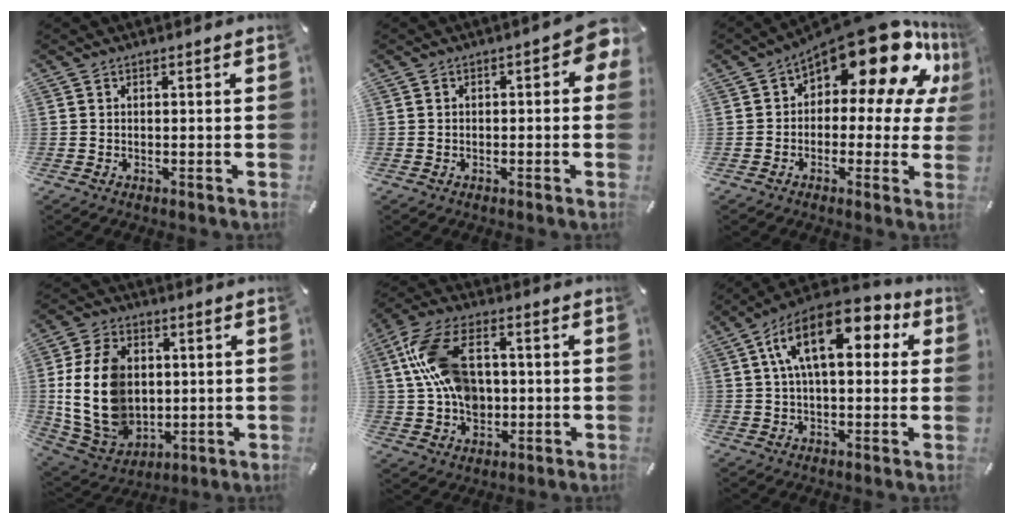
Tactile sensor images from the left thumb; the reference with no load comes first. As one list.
[{"total": 4.1, "force": [0.1, 2.4, 3.4], "torque": [-0.048, 0.006, 0.000]}, {"total": 19.4, "force": [11.2, 8.8, 13.2], "torque": [-0.191, -0.080, 0.189]}, {"total": 17.2, "force": [1.2, 13.3, 10.8], "torque": [-0.245, -0.007, 0.022]}, {"total": 15.5, "force": [1.8, 11.0, 10.7], "torque": [-0.234, 0.017, 0.035]}, {"total": 15.8, "force": [5.7, 7.7, 12.5], "torque": [-0.228, -0.011, 0.095]}]